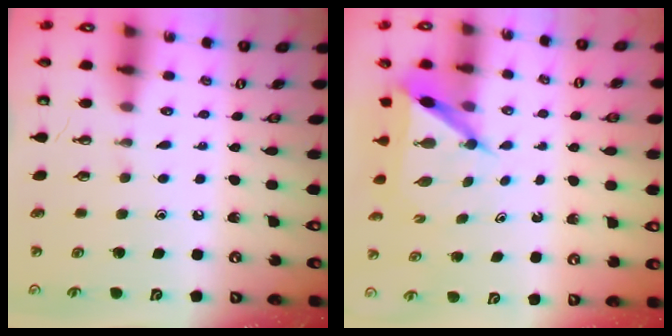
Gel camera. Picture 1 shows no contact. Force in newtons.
{"total": 5.7, "press": 5.7, "slide": 0.6}